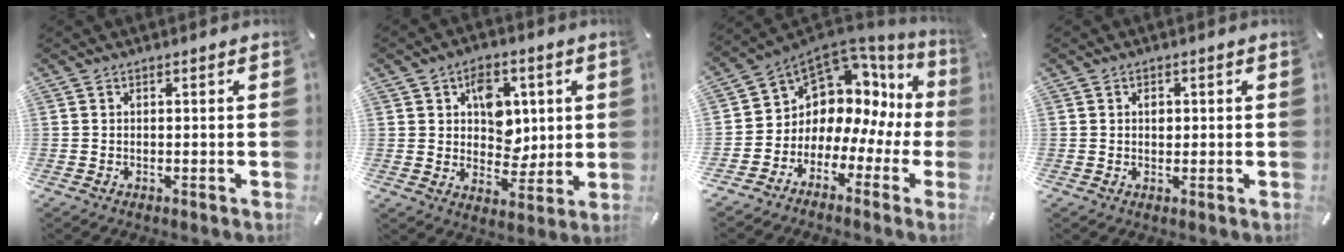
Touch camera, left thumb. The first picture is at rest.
{"total": 9.2, "force": [2.7, 7.6, 4.4], "torque": [-0.045, -0.010, 0.044]}
{"total": 8.1, "force": [3.7, 7.0, 1.7], "torque": [-0.043, -0.055, 0.079]}
{"total": 1.5, "force": [0.2, 1.2, 0.8], "torque": [-0.002, -0.001, -0.001]}